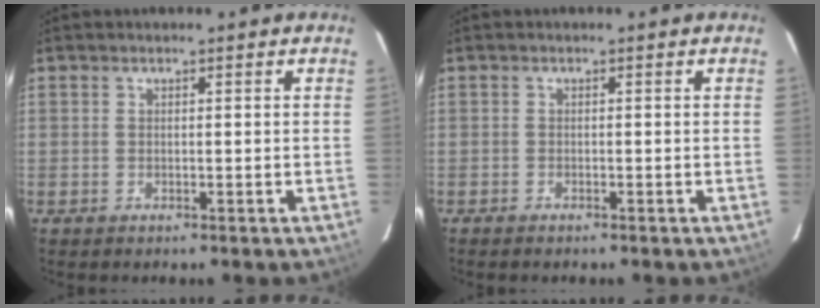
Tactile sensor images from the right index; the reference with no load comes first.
{"total": 1.1, "force": [-1.0, 0.3, 0.4], "torque": [-0.014, -0.002, -0.019]}